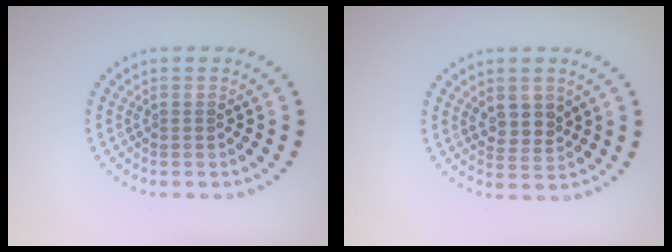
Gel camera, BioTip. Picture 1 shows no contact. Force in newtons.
{"total": 2.4, "press": 2.2, "slide": 1.0}